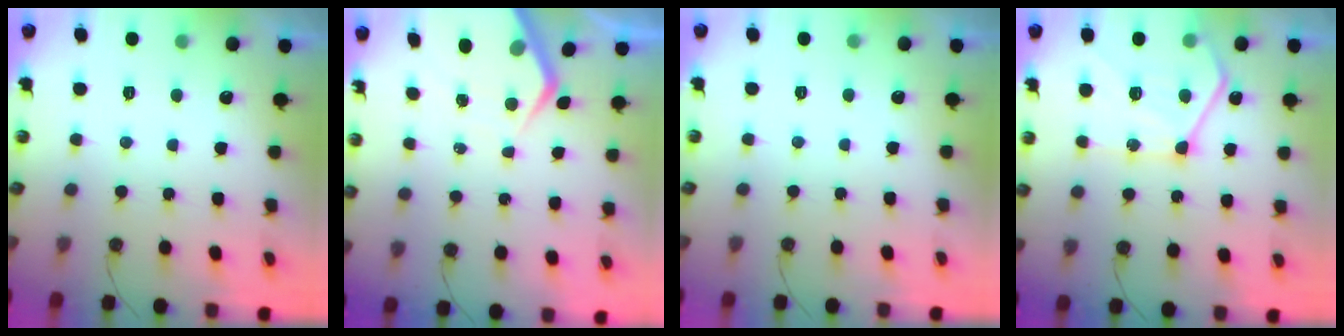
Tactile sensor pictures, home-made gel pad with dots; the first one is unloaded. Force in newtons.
{"total": 7.1, "press": 7.1, "slide": 0.7}
{"total": 0.0}
{"total": 16.9, "press": 16.8, "slide": 1.6}